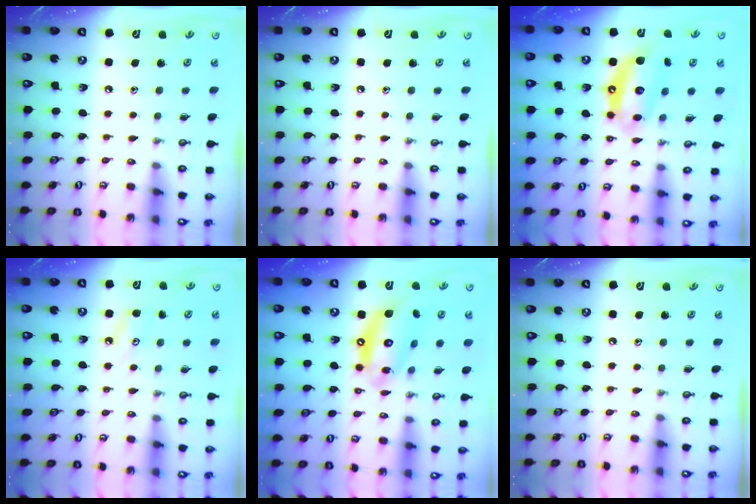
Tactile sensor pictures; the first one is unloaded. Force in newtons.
{"total": 0.0}
{"total": 12.1, "press": 12.0, "slide": 1.2}
{"total": 3.5, "press": 3.4, "slide": 0.8}
{"total": 14.7, "press": 14.6, "slide": 1.4}
{"total": 0.0}